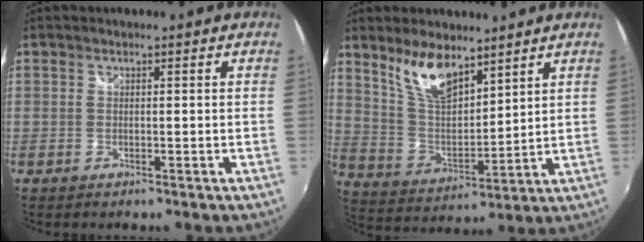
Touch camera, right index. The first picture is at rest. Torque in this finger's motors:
{"motor_torque": [0.71, 0.70, 0.20, 0.12]}